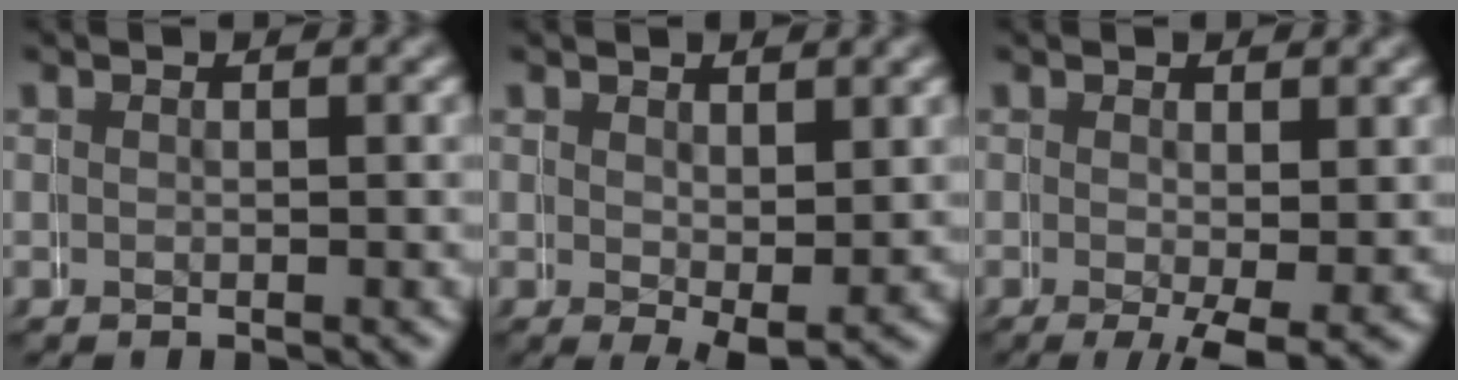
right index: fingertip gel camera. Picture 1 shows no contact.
{"total": 2.1, "force": [0.0, 0.8, 2.0], "torque": [-0.030, -0.020, 0.008]}
{"total": 3.1, "force": [-1.3, 0.7, 2.8], "torque": [-0.039, -0.020, -0.012]}